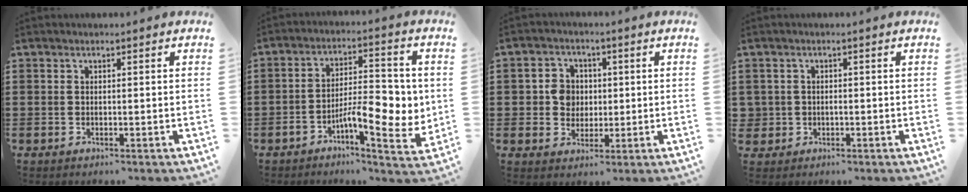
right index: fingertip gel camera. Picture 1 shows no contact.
{"total": 9.4, "force": [-2.4, 3.8, 8.3], "torque": [-0.114, 0.003, -0.040]}
{"total": 4.9, "force": [0.1, 4.5, 1.9], "torque": [-0.054, 0.016, -0.001]}
{"total": 1.4, "force": [-0.4, 1.3, 0.2], "torque": [-0.011, 0.003, -0.011]}